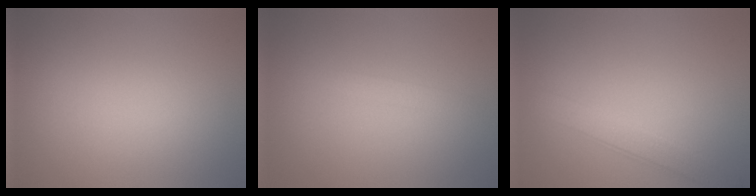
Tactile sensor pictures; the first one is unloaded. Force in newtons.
{"total": 0.7, "press": 0.7, "slide": 0.1}
{"total": 2.7, "press": 2.7, "slide": 0.1}